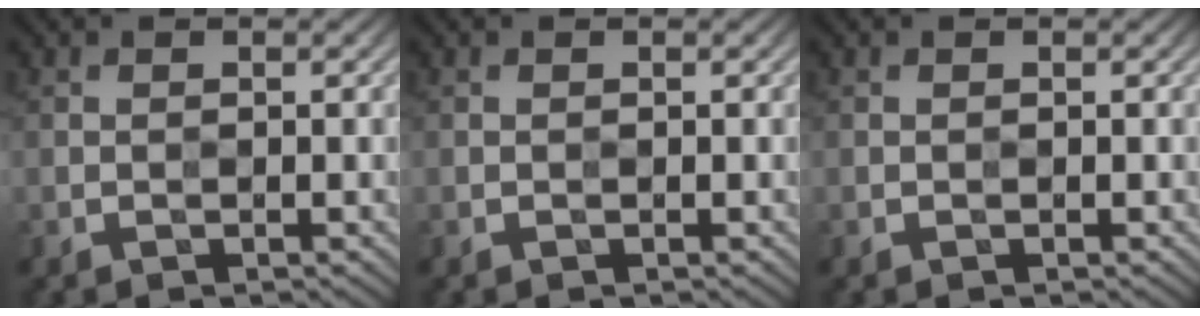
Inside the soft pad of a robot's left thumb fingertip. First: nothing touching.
{"total": 0.0}
{"total": 0.0}